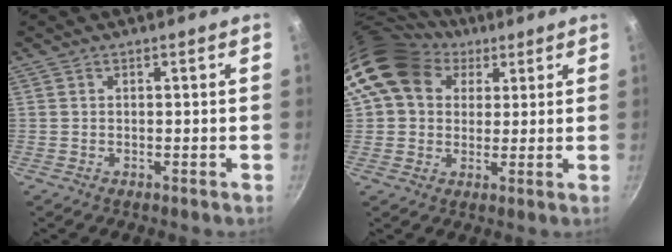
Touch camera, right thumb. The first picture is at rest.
{"total": 14.9, "force": [6.9, 11.4, 6.8], "torque": [-0.103, 0.007, 0.113]}